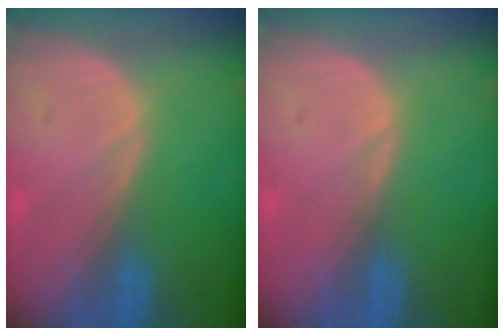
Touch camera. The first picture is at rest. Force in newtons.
{"total": 0.6, "press": 0.4, "slide": 0.4}